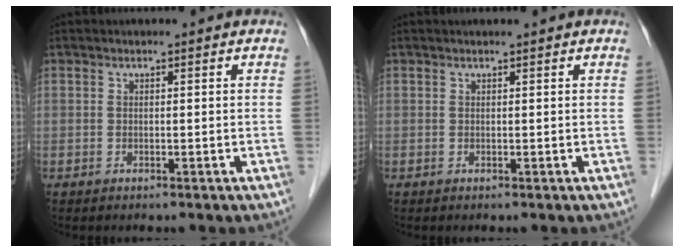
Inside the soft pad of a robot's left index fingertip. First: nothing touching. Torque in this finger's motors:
{"motor_torque": [0.11, -0.03, -0.02, 0.00]}